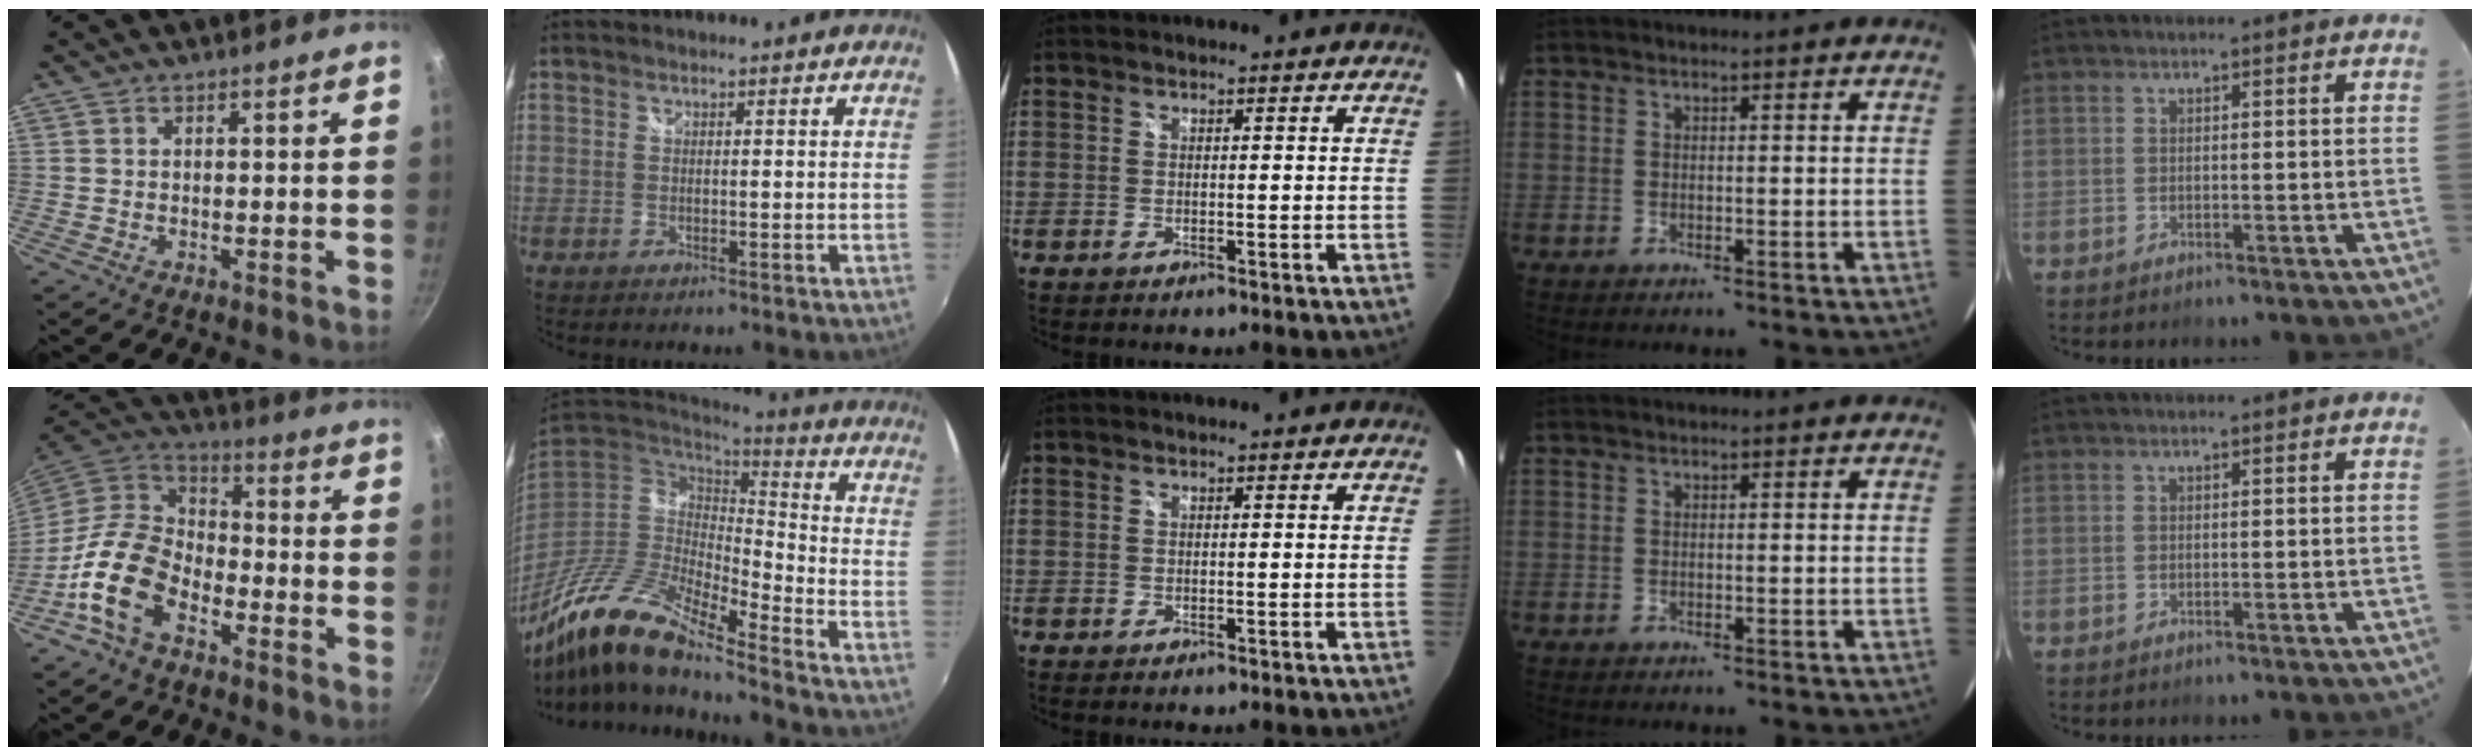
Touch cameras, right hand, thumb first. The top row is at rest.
{"thumb": {"total": 14.6, "force": [-7.4, 8.9, 9.0], "torque": [-0.147, 0.059, -0.164]}, "index": {"total": 16.8, "force": [-12.1, 2.6, 11.2], "torque": [-0.211, -0.026, -0.245]}}